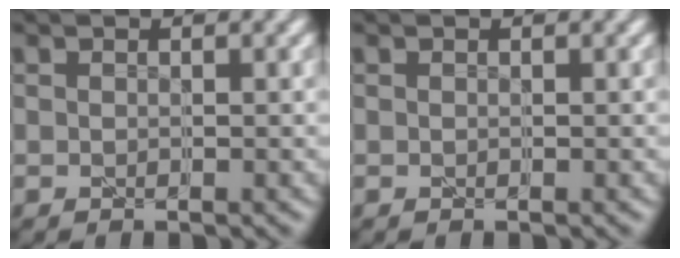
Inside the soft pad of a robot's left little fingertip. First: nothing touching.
{"total": 0.0}